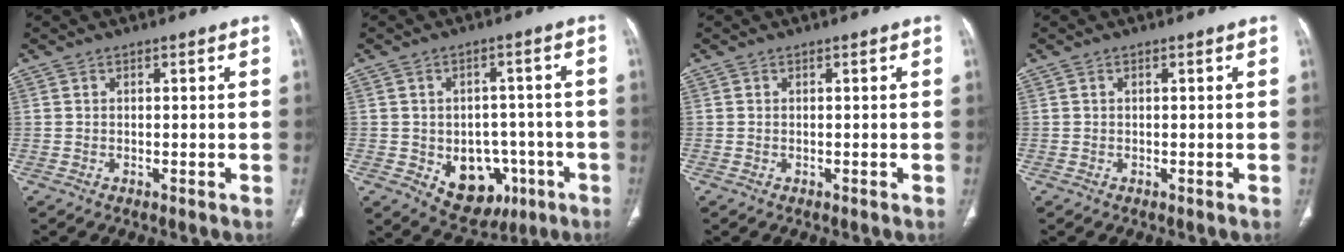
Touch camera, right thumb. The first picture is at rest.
{"total": 12.0, "force": [-4.1, 8.9, 6.9], "torque": [-0.056, 0.025, -0.040]}
{"total": 0.0}
{"total": 0.0}